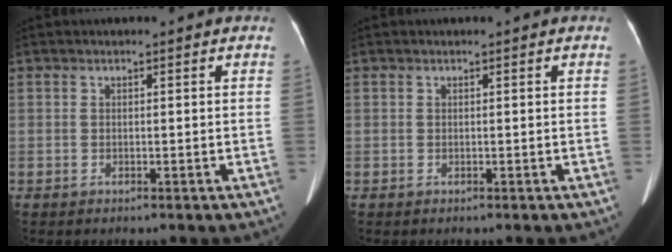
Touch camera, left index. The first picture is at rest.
{"total": 0.0}